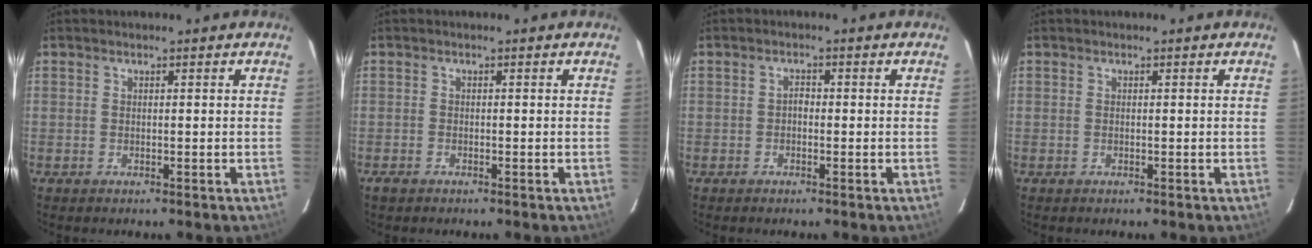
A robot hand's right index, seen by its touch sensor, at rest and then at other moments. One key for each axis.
{"total": 1.2, "fx": -1.0, "fy": 0.7, "fz": 0.4, "tx": -0.011, "ty": -0.002, "tz": -0.020}
{"total": 1.1, "fx": -0.5, "fy": 0.7, "fz": 0.6, "tx": -0.010, "ty": 0.005, "tz": -0.011}
{"total": 0.0}